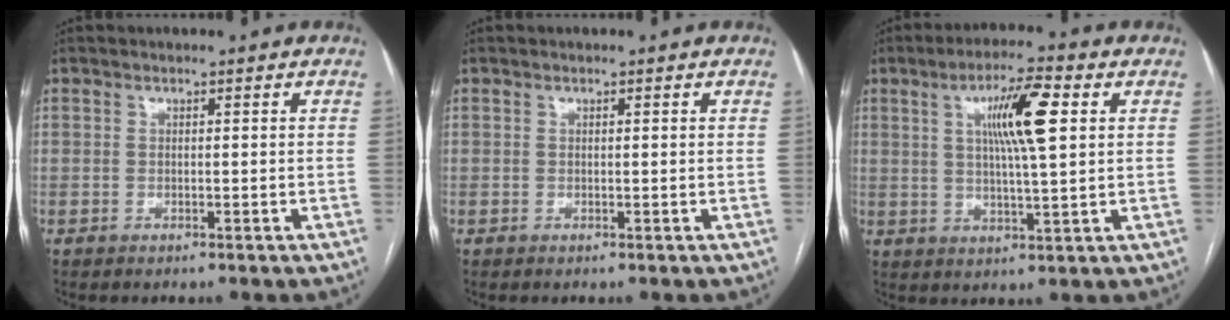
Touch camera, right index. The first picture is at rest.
{"total": 0.0}
{"total": 9.7, "force": [2.9, 0.9, 9.2], "torque": [-0.160, 0.009, 0.049]}